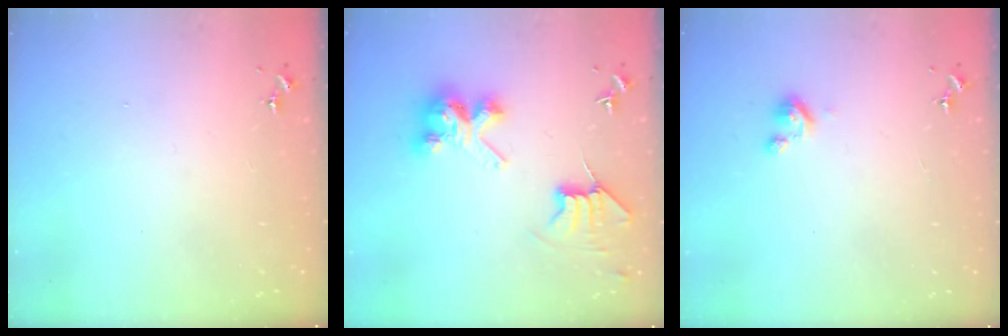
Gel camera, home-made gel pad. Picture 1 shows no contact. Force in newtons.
{"total": 8.9, "press": 8.9, "slide": 0.6}
{"total": 2.8, "press": 2.8, "slide": 0.3}